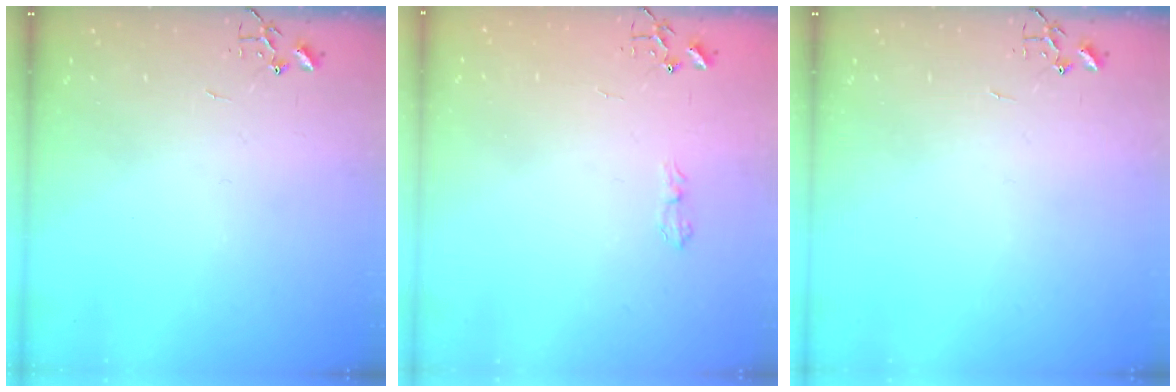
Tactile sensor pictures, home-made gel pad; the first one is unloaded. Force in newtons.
{"total": 6.6, "press": 6.5, "slide": 0.7}
{"total": 0.0}